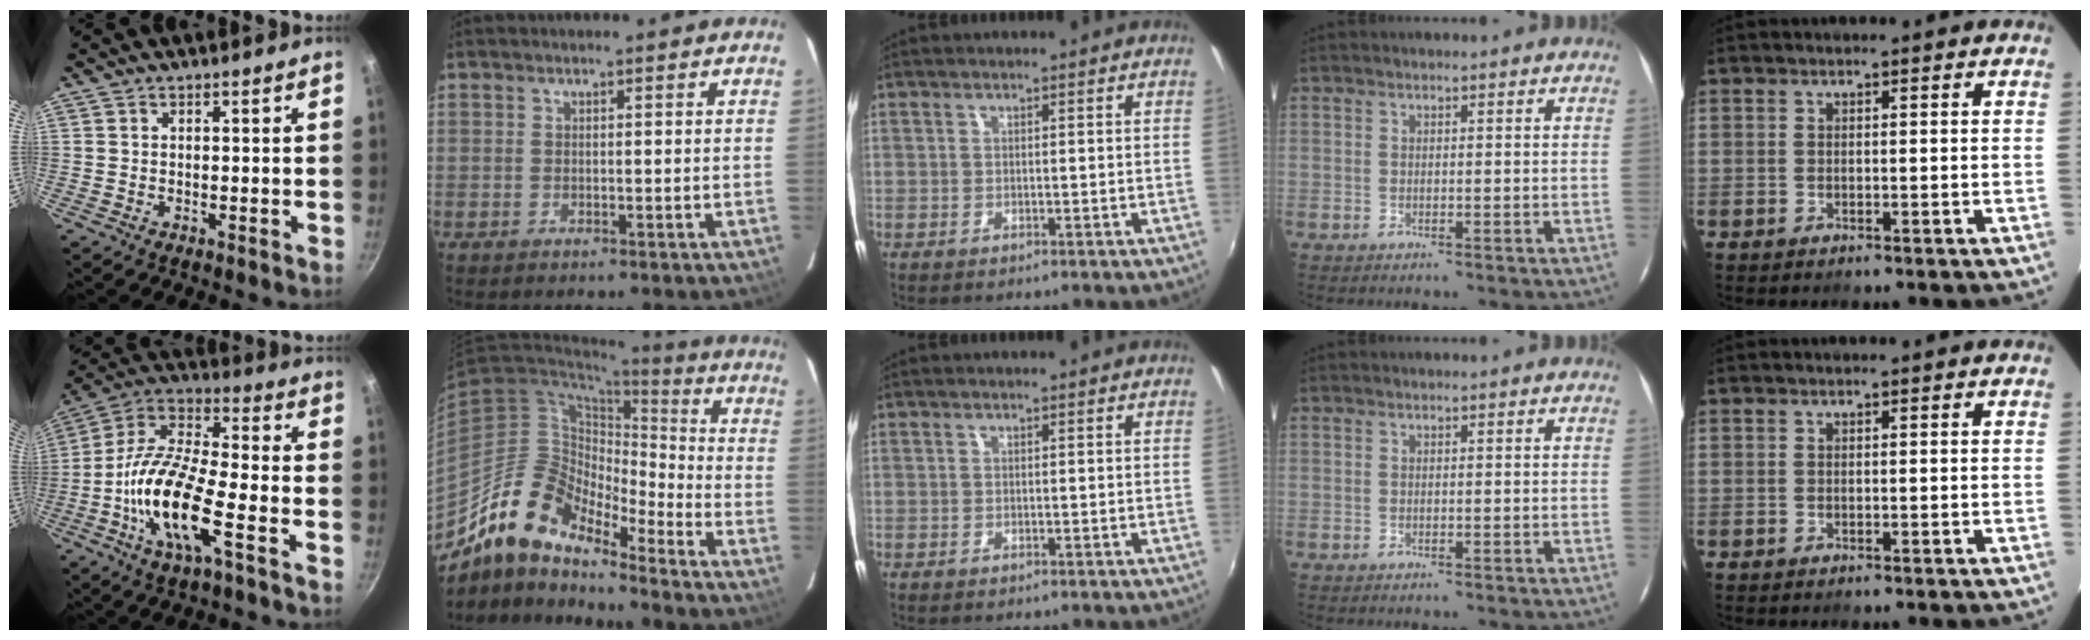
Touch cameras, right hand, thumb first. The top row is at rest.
{"thumb": {"total": 16.5, "force": [-6.1, 5.0, 14.5], "torque": [-0.283, 0.037, -0.135]}, "index": {"total": 15.0, "force": [-12.3, 4.8, 7.1], "torque": [-0.123, 0.002, -0.244]}}